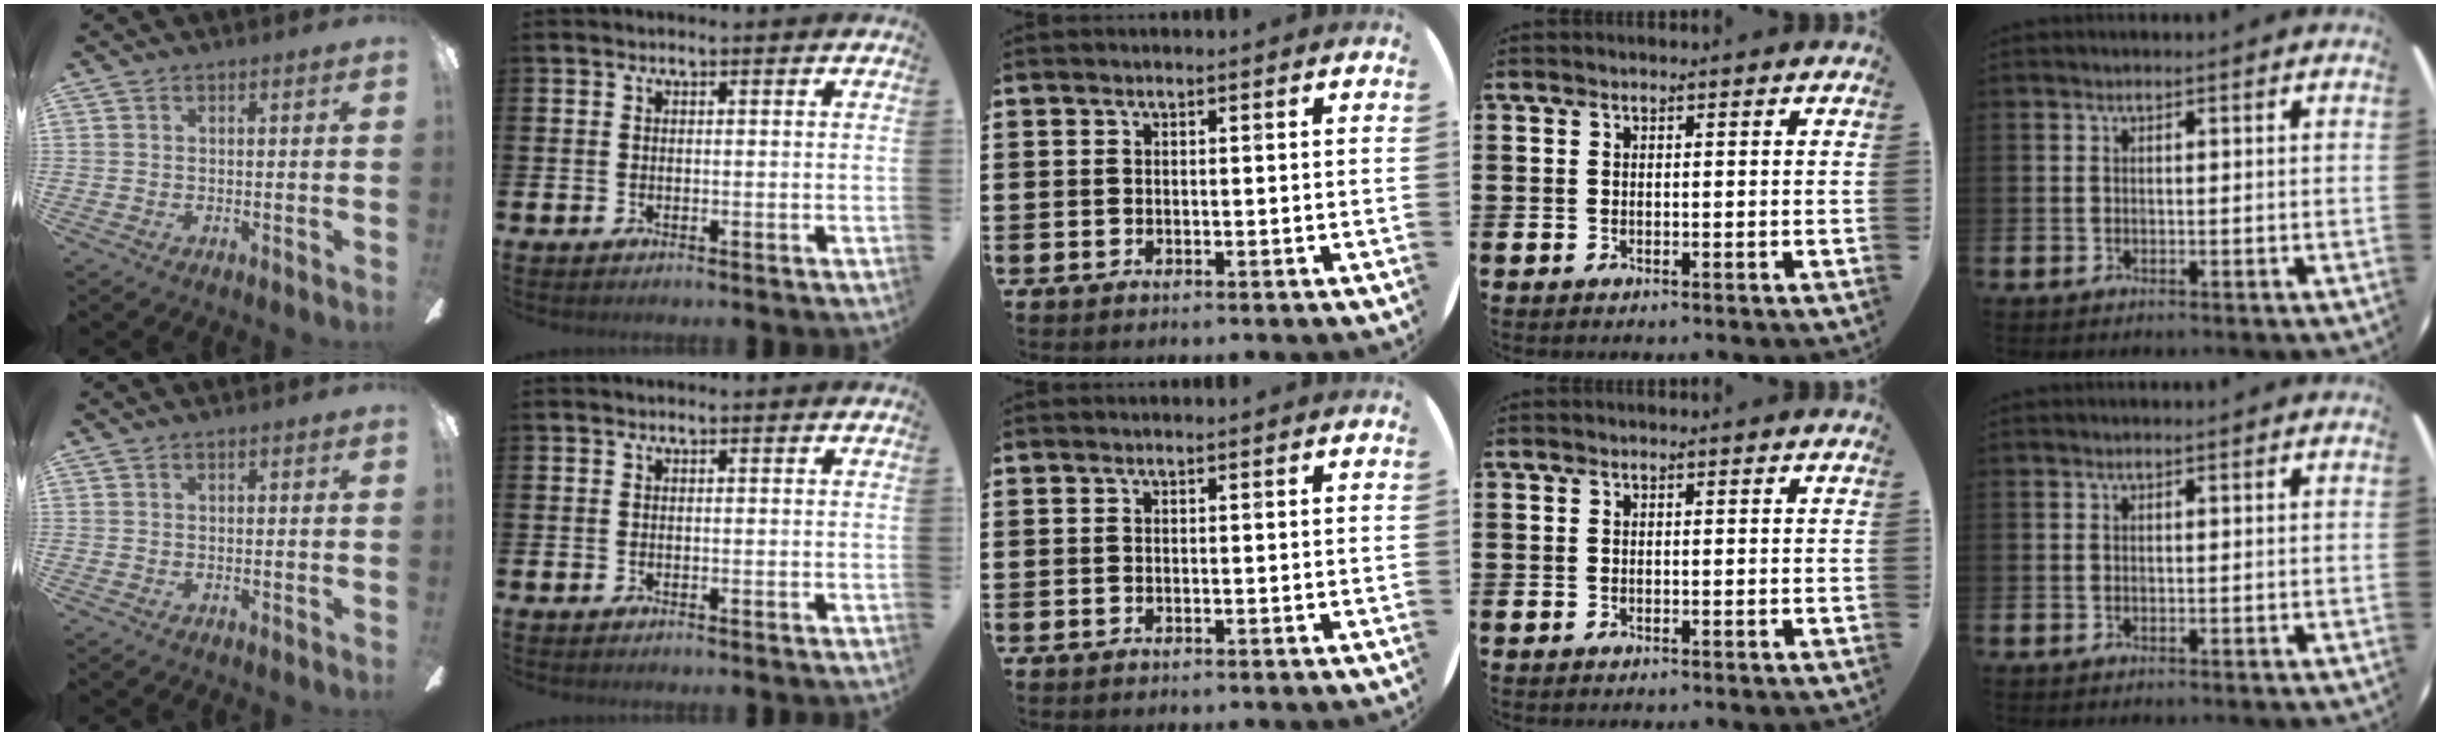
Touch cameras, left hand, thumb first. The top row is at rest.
{}